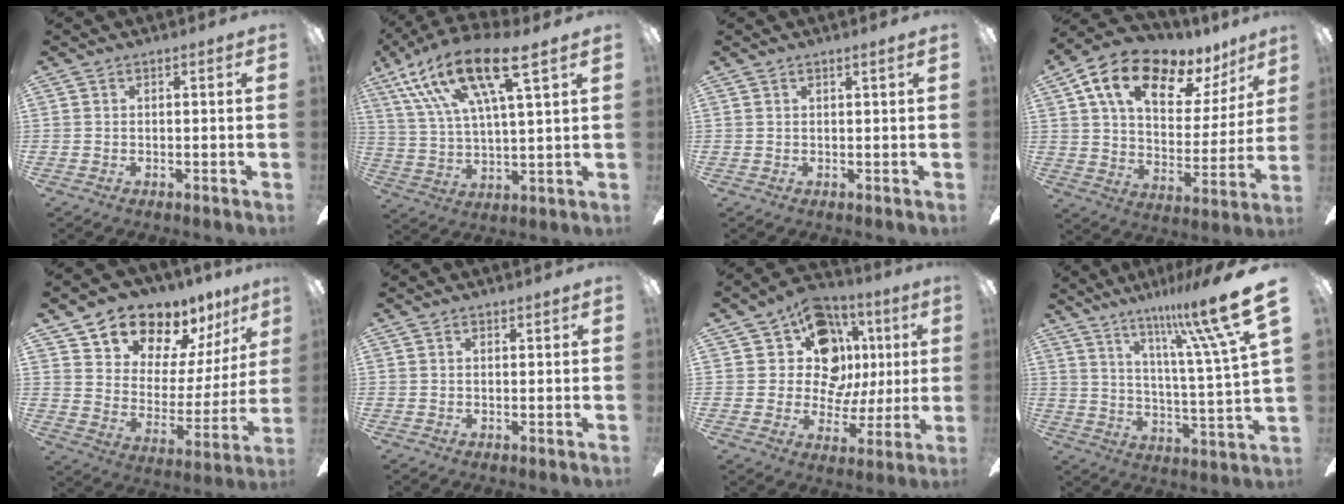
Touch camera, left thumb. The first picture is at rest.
{"total": 18.1, "force": [11.3, 4.5, 13.5], "torque": [-0.275, -0.046, 0.184]}
{"total": 0.9, "force": [0.8, -0.2, 0.4], "torque": [-0.007, -0.001, 0.013]}
{"total": 17.7, "force": [11.2, 8.9, 10.4], "torque": [-0.185, -0.057, 0.195]}
{"total": 12.7, "force": [11.2, 5.7, 1.6], "torque": [-0.038, -0.104, 0.204]}
{"total": 0.6, "force": [0.5, 0.2, 0.1], "torque": [-0.002, 0.001, 0.009]}
{"total": 16.7, "force": [5.8, 13.1, 8.5], "torque": [-0.132, -0.011, 0.115]}
{"total": 18.8, "force": [12.5, 1.5, 13.9], "torque": [-0.227, -0.083, 0.187]}